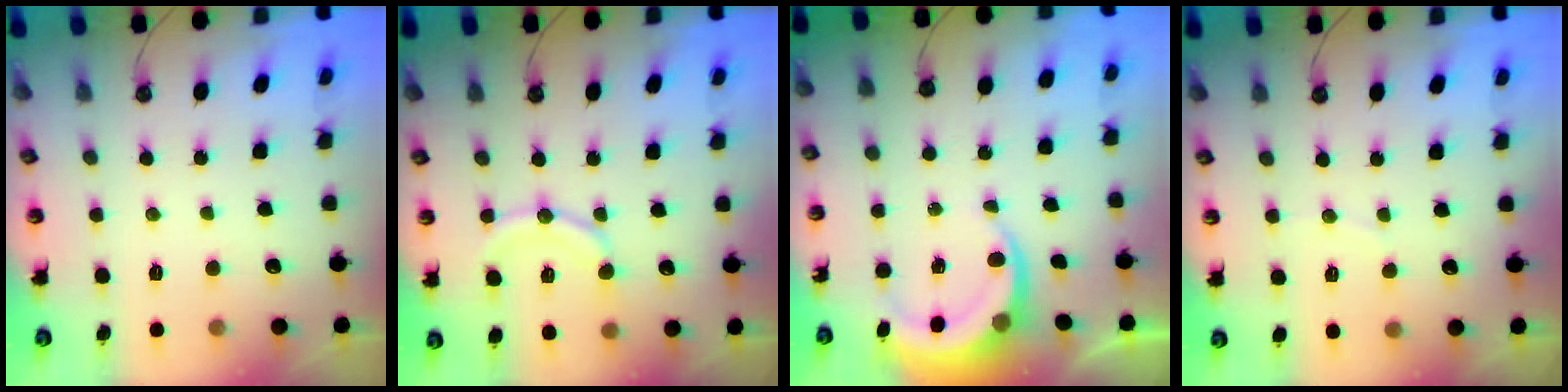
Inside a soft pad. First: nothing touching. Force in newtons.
{"total": 11.6, "press": 11.5, "slide": 1.5}
{"total": 7.0, "press": 7.0, "slide": 0.6}
{"total": 2.0, "press": 1.8, "slide": 0.9}